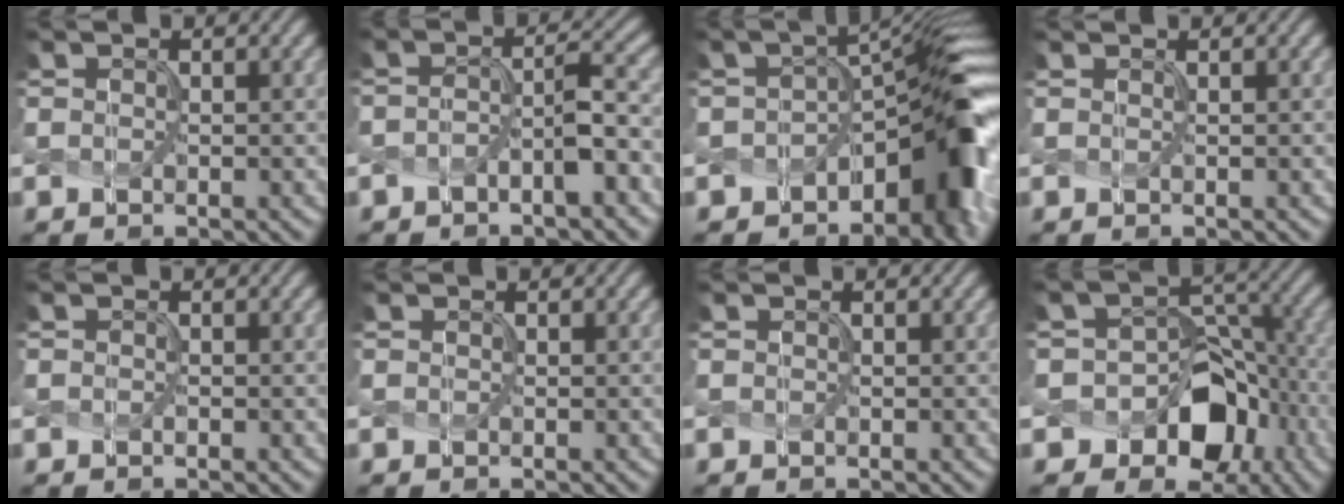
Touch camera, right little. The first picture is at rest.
{"total": 3.1, "force": [-1.2, 0.8, 2.8], "torque": [-0.049, 0.004, -0.028]}
{"total": 10.3, "force": [-4.0, 4.8, 8.1], "torque": [-0.083, -0.005, -0.067]}
{"total": 0.0}
{"total": 0.0}
{"total": 0.0}
{"total": 0.0}
{"total": 9.1, "force": [-3.9, 6.8, 4.6], "torque": [-0.036, 0.016, -0.067]}